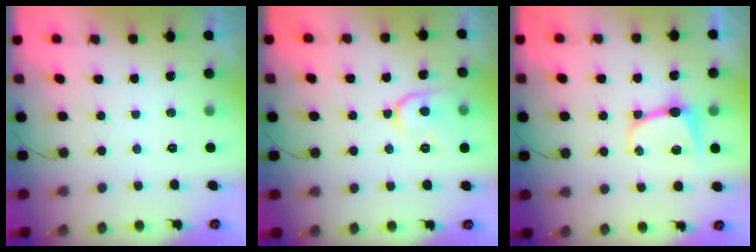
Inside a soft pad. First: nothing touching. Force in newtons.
{"total": 10.3, "press": 10.2, "slide": 0.8}
{"total": 8.3, "press": 8.3, "slide": 0.7}